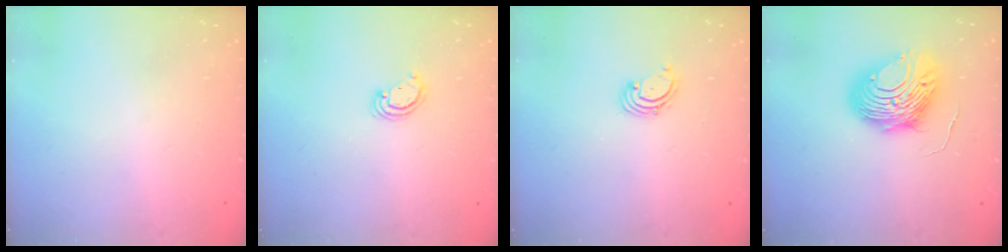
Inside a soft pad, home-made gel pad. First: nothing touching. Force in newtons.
{"total": 2.6, "press": 2.6, "slide": 0.3}
{"total": 1.6, "press": 1.6, "slide": 0.2}
{"total": 11.1, "press": 11.1, "slide": 0.7}